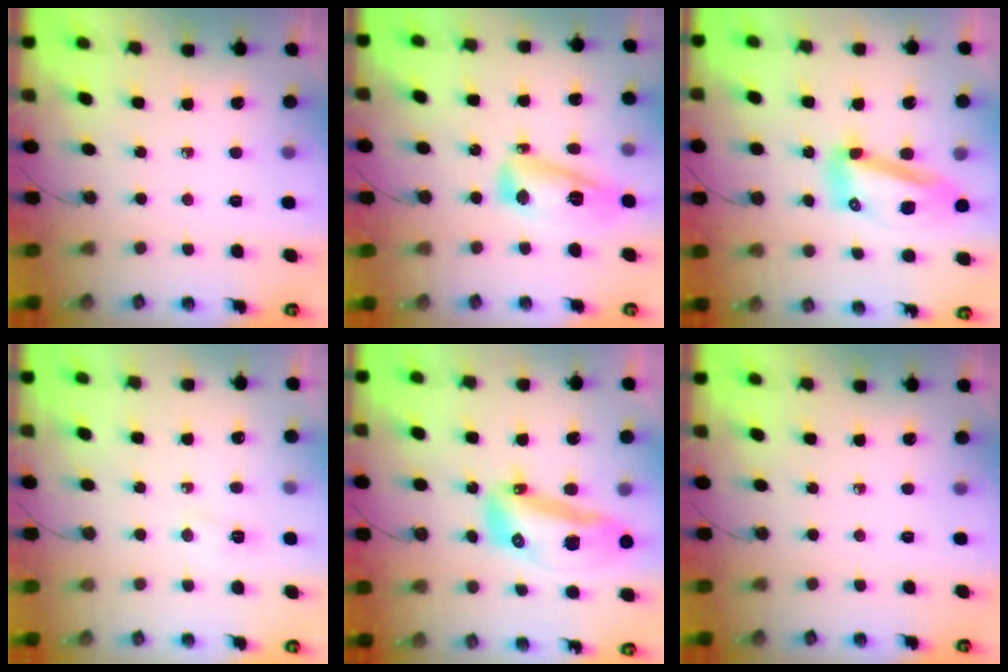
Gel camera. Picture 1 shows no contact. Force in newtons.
{"total": 13.0, "press": 13.0, "slide": 1.1}
{"total": 12.7, "press": 12.6, "slide": 1.5}
{"total": 5.0, "press": 4.9, "slide": 0.9}
{"total": 14.8, "press": 14.7, "slide": 1.8}
{"total": 0.0}